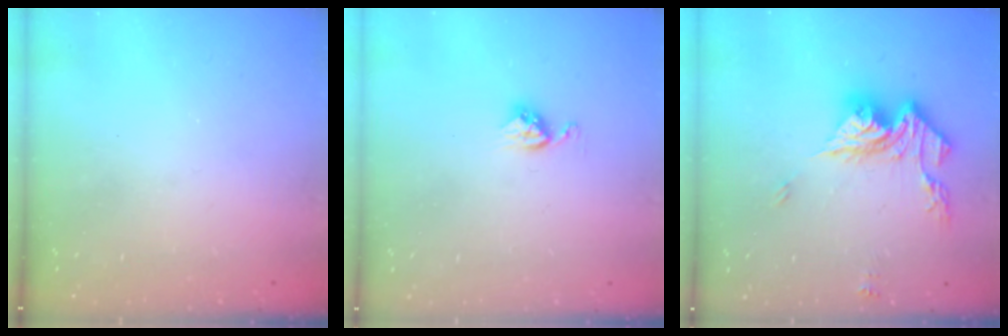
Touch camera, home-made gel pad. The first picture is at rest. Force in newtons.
{"total": 3.5, "press": 3.5, "slide": 0.5}
{"total": 14.7, "press": 14.6, "slide": 1.5}